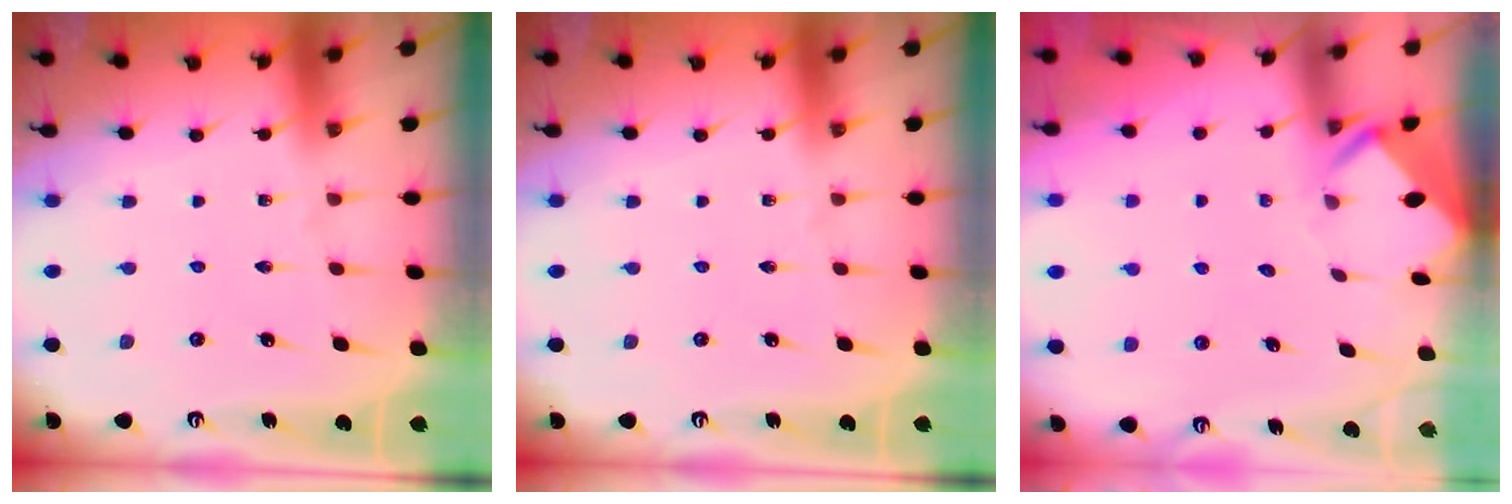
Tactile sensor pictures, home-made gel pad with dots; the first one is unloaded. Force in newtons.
{"total": 0.0}
{"total": 3.5, "press": 3.5, "slide": 0.2}